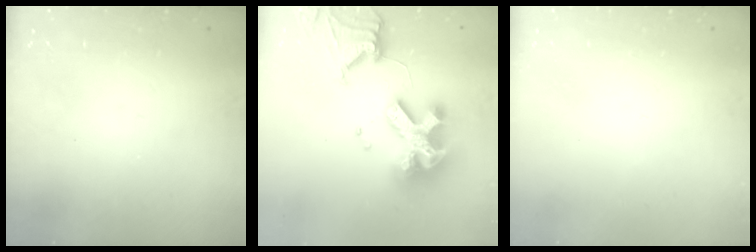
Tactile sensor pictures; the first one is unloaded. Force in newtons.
{"total": 21.2, "press": 21.1, "slide": 2.3}
{"total": 0.0}